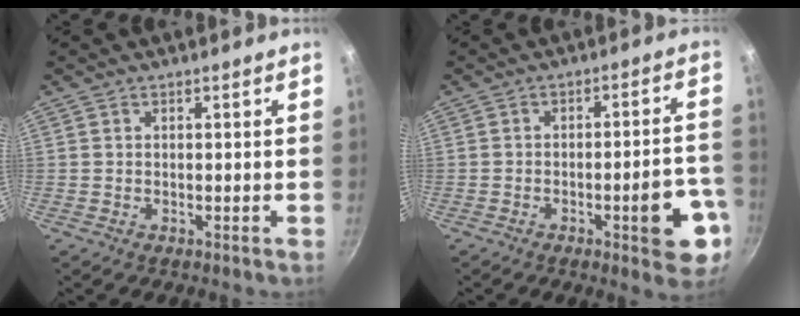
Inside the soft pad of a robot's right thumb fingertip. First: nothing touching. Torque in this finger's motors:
{"motor_torque": [1.60, 1.14, 1.40, -0.72, 0.34]}